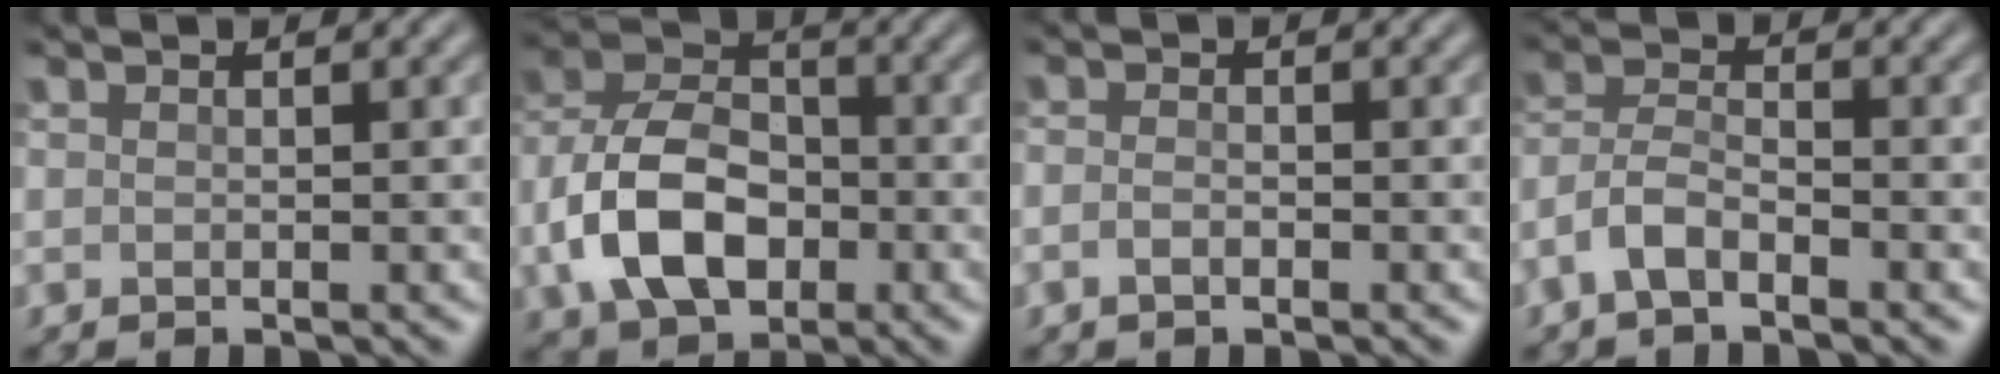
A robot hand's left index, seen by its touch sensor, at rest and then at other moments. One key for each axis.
{"total": 9.1, "fx": -2.6, "fy": 6.1, "fz": 6.2, "tx": -0.127, "ty": 0.008, "tz": -0.060}
{"total": 1.1, "fx": -0.6, "fy": 0.5, "fz": 0.8, "tx": -0.019, "ty": 0.000, "tz": -0.014}
{"total": 3.3, "fx": -2.1, "fy": 1.4, "fz": 2.2, "tx": -0.047, "ty": 0.008, "tz": -0.052}